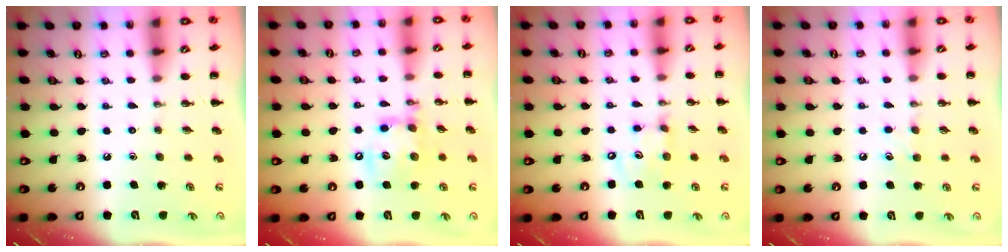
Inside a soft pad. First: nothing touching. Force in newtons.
{"total": 13.9, "press": 13.7, "slide": 2.3}
{"total": 7.8, "press": 7.6, "slide": 1.4}
{"total": 4.9, "press": 4.7, "slide": 1.4}